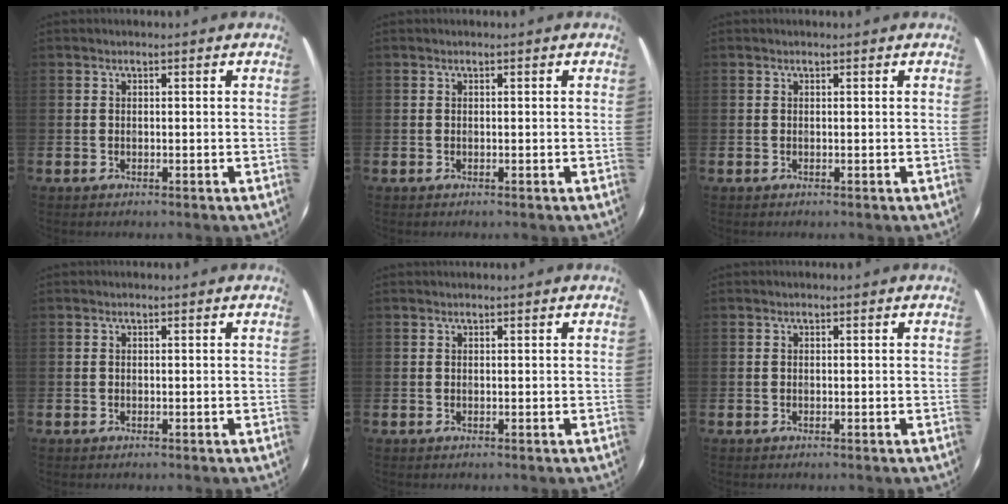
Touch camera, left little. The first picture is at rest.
{"total": 0.0}
{"total": 0.0}
{"total": 0.0}
{"total": 0.0}
{"total": 0.0}